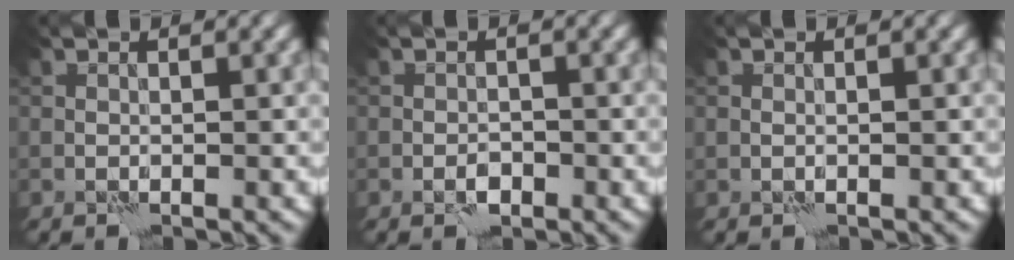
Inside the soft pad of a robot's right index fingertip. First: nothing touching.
{"total": 1.3, "force": [-0.9, 0.6, 0.7], "torque": [-0.010, 0.003, -0.016]}
{"total": 0.0}